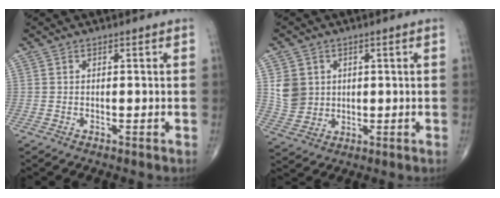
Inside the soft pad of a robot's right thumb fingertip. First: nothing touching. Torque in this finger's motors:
{"motor_torque": [-0.03, 0.04, 0.00, 0.00, 0.00]}